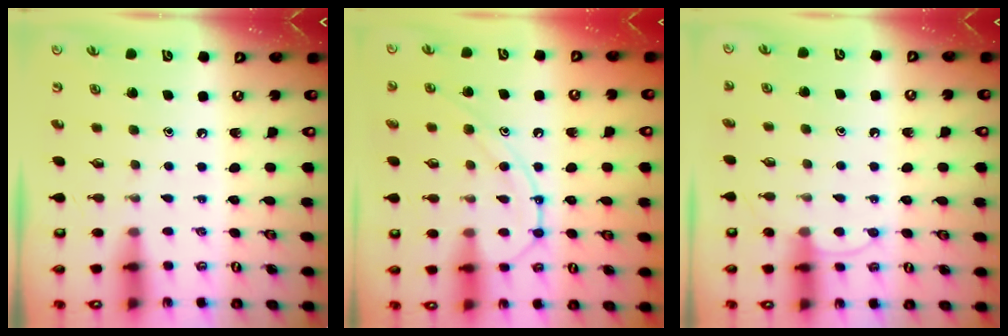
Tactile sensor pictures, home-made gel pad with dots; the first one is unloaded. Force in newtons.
{"total": 13.0, "press": 12.9, "slide": 1.2}
{"total": 7.3, "press": 7.2, "slide": 0.7}